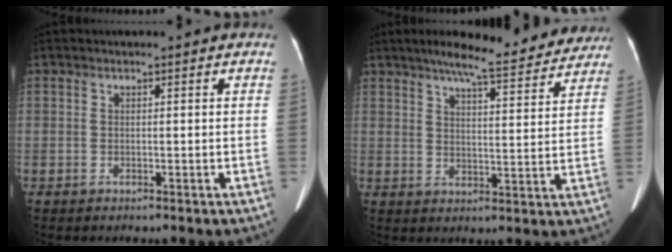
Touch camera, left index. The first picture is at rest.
{"total": 15.2, "force": [13.3, 2.4, 6.8], "torque": [-0.089, 0.005, 0.169]}